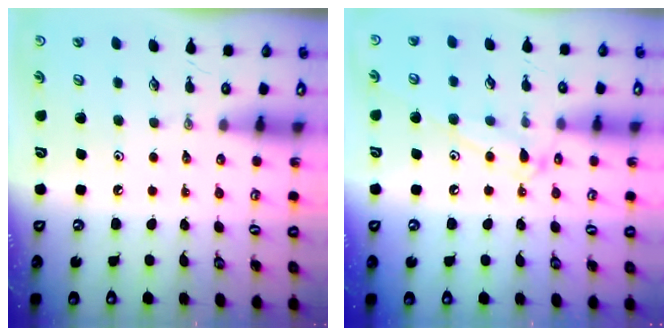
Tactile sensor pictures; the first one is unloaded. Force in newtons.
{"total": 11.6, "press": 11.6, "slide": 0.9}